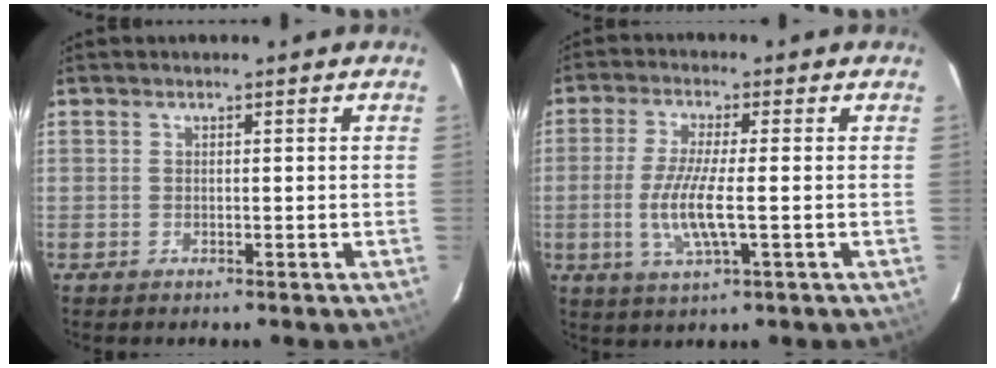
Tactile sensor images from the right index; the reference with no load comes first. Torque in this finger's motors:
{"motor_torque": [0.31, -0.07, 0.27, 0.07]}